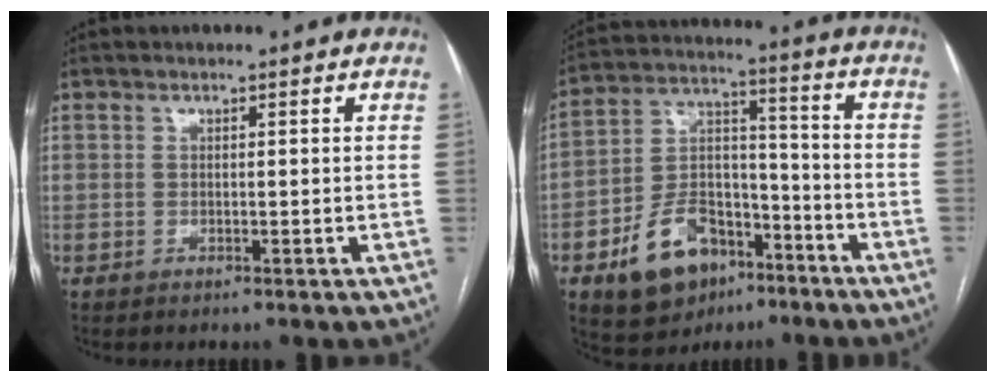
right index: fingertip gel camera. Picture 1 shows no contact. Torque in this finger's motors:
{"motor_torque": [0.00, -0.07, -0.12, -0.09]}